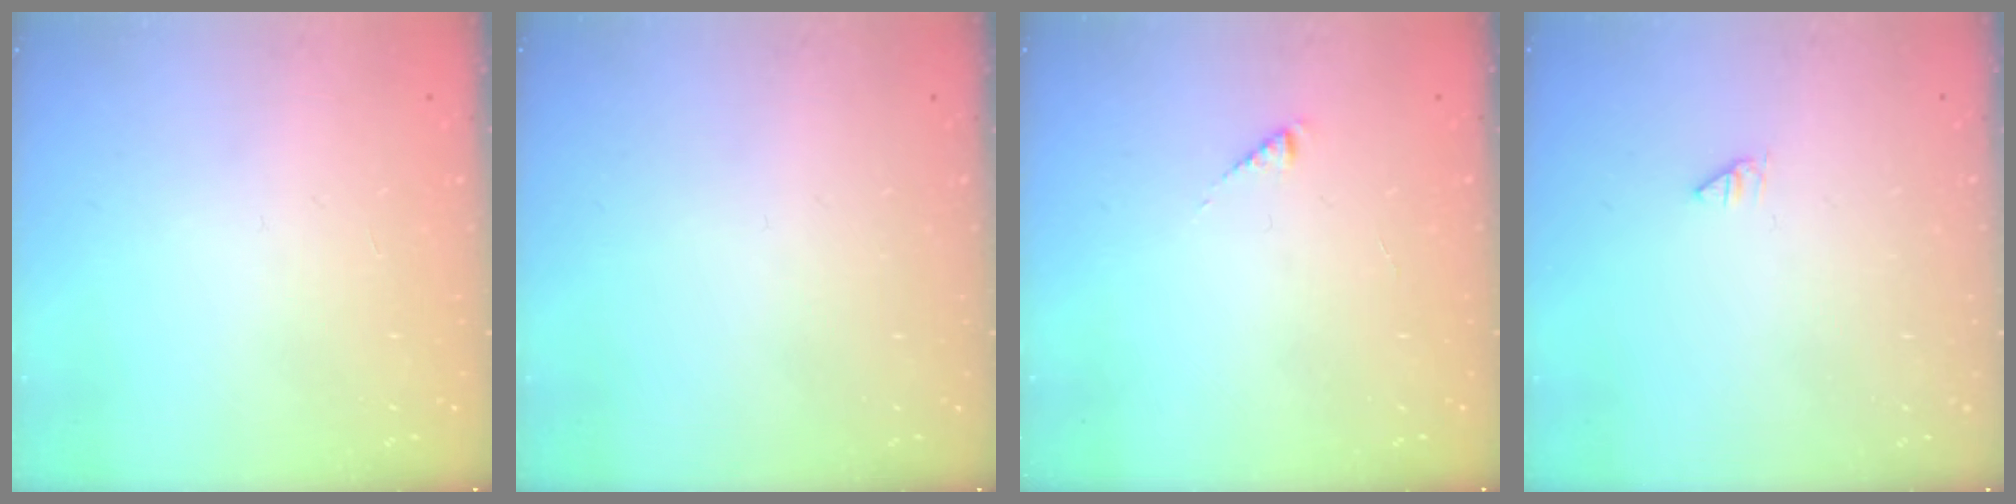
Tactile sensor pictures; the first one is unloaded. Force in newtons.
{"total": 0.0}
{"total": 2.7, "press": 2.6, "slide": 0.4}
{"total": 0.0}